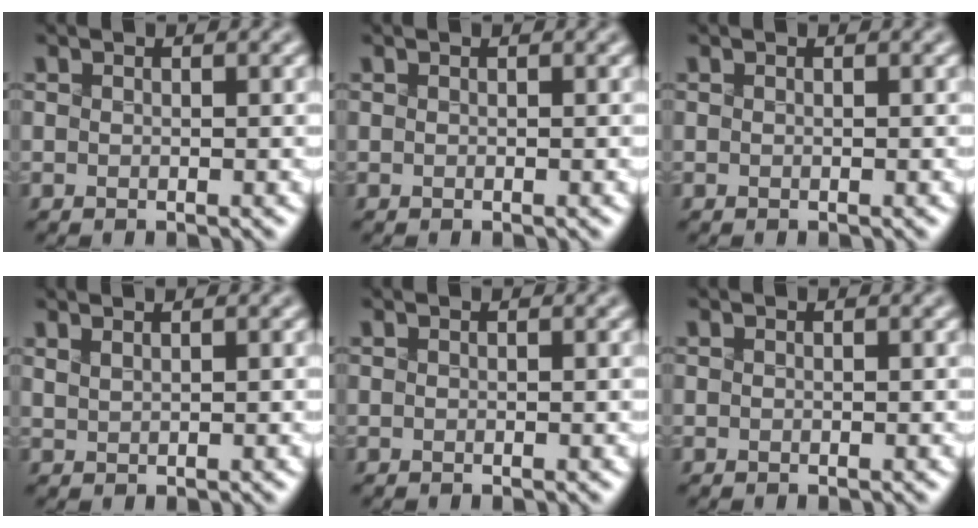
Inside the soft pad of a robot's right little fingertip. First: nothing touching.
{"total": 0.0}
{"total": 0.0}
{"total": 0.6, "force": [0.5, -0.1, 0.3], "torque": [-0.008, 0.001, 0.022]}
{"total": 0.0}
{"total": 0.0}